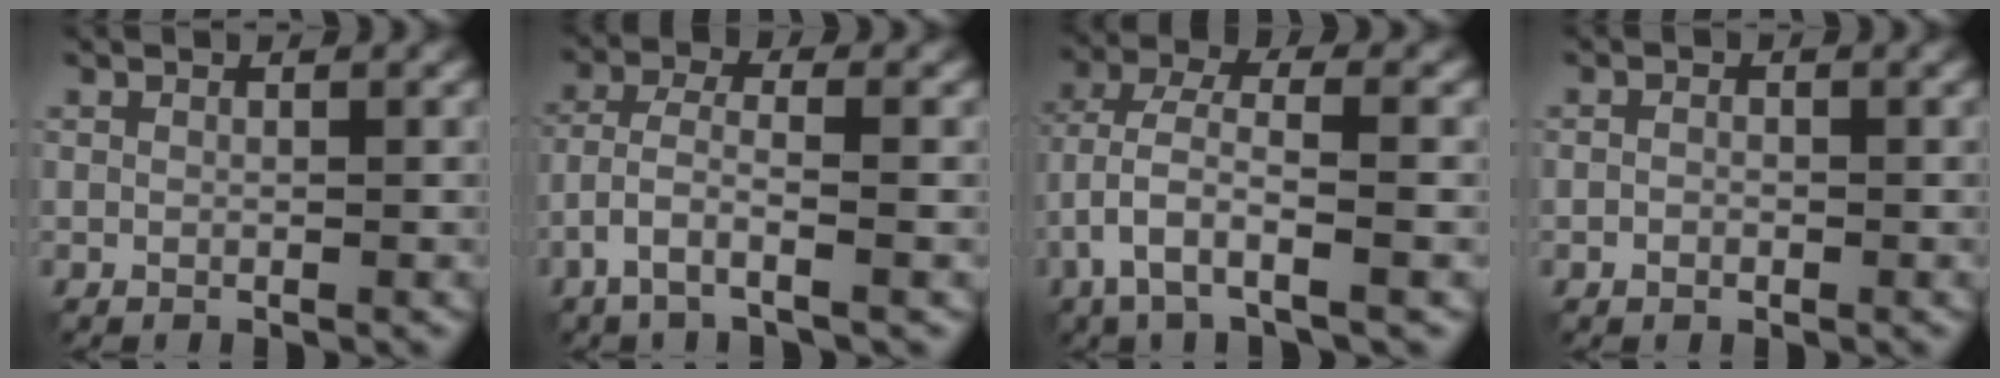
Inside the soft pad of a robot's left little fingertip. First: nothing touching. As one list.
[{"total": 4.0, "force": [-2.1, 1.0, 3.2], "torque": [-0.068, 0.006, -0.050]}, {"total": 6.4, "force": [-2.6, 2.3, 5.4], "torque": [-0.119, 0.007, -0.056]}, {"total": 0.9, "force": [-0.4, 0.6, 0.5], "torque": [-0.008, 0.000, -0.010]}]